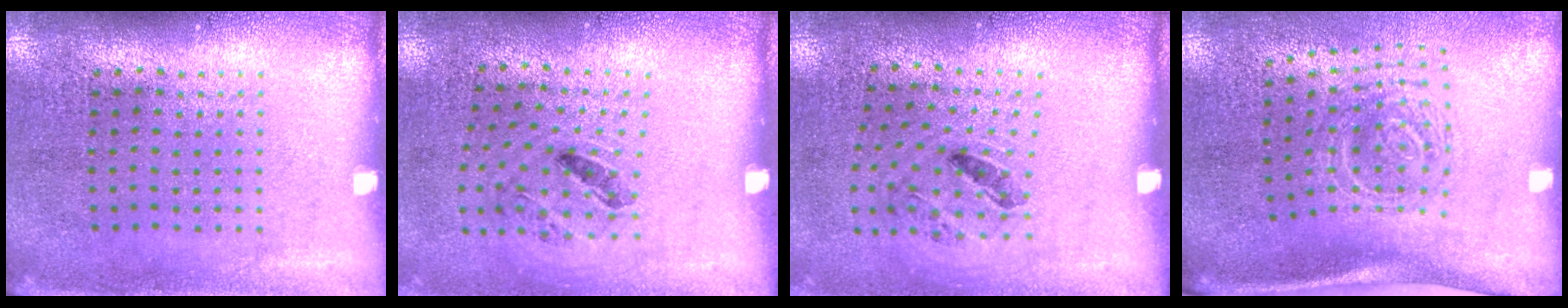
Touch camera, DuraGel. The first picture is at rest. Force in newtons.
{"total": 1.3, "press": 0.7, "slide": 1.1}
{"total": 1.3, "press": 0.7, "slide": 1.1}
{"total": 1.9, "press": 1.3, "slide": 1.4}